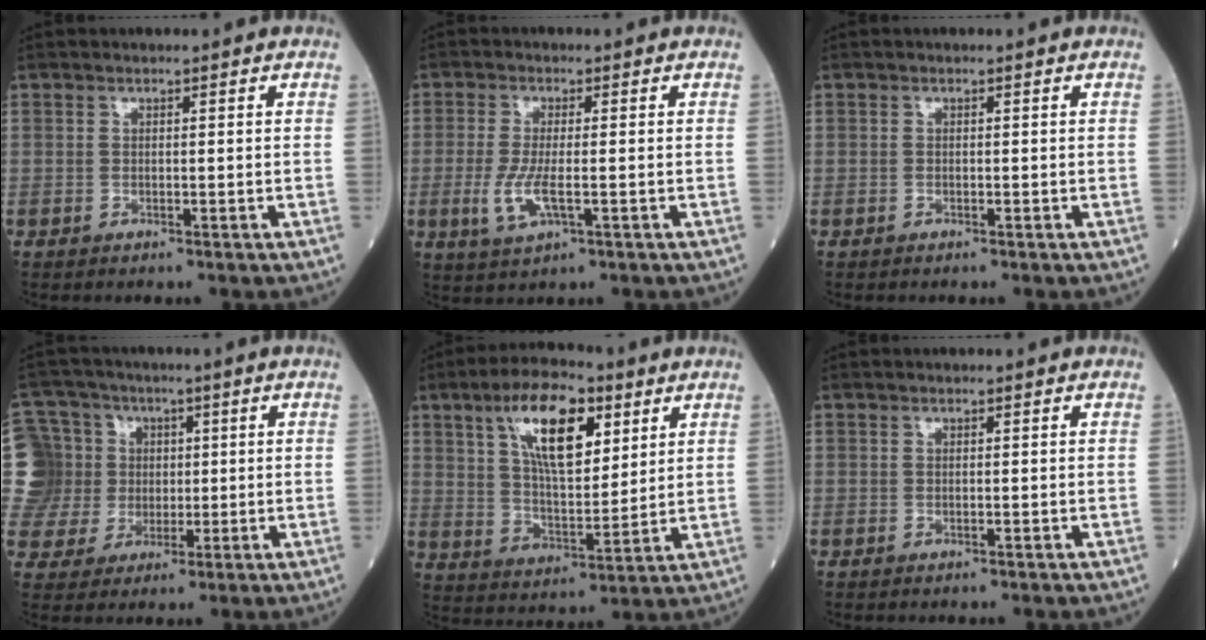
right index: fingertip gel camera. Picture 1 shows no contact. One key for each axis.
{"total": 5.2, "fx": -1.3, "fy": 1.3, "fz": 4.8, "tx": -0.112, "ty": -0.012, "tz": -0.024}
{"total": 0.0}
{"total": 13.4, "fx": 1.8, "fy": 13.2, "fz": 2.0, "tx": -0.079, "ty": 0.064, "tz": 0.051}
{"total": 13.3, "fx": 6.3, "fy": 4.9, "fz": 10.7, "tx": -0.193, "ty": 0.012, "tz": 0.111}
{"total": 0.0}